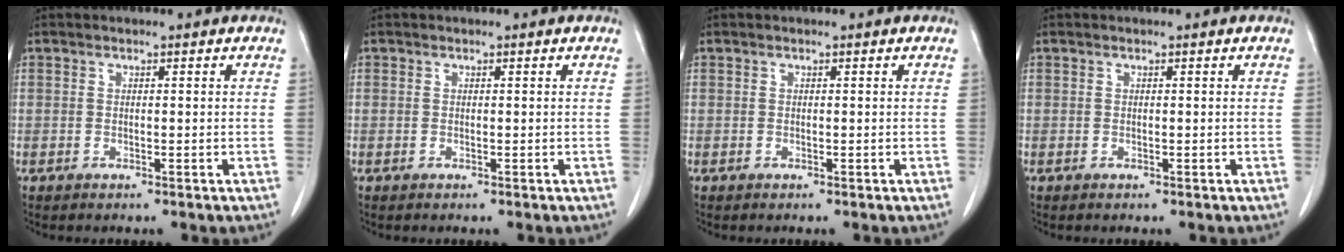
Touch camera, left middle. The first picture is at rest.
{"total": 0.0}
{"total": 0.0}
{"total": 0.0}